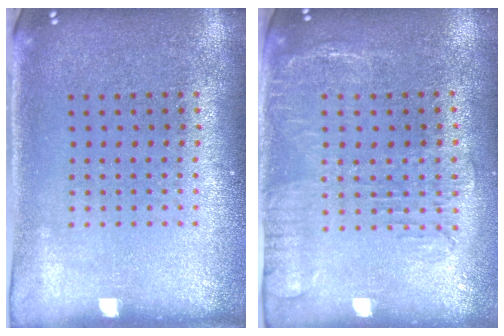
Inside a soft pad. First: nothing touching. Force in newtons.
{"total": 1.9, "press": 1.5, "slide": 1.2}